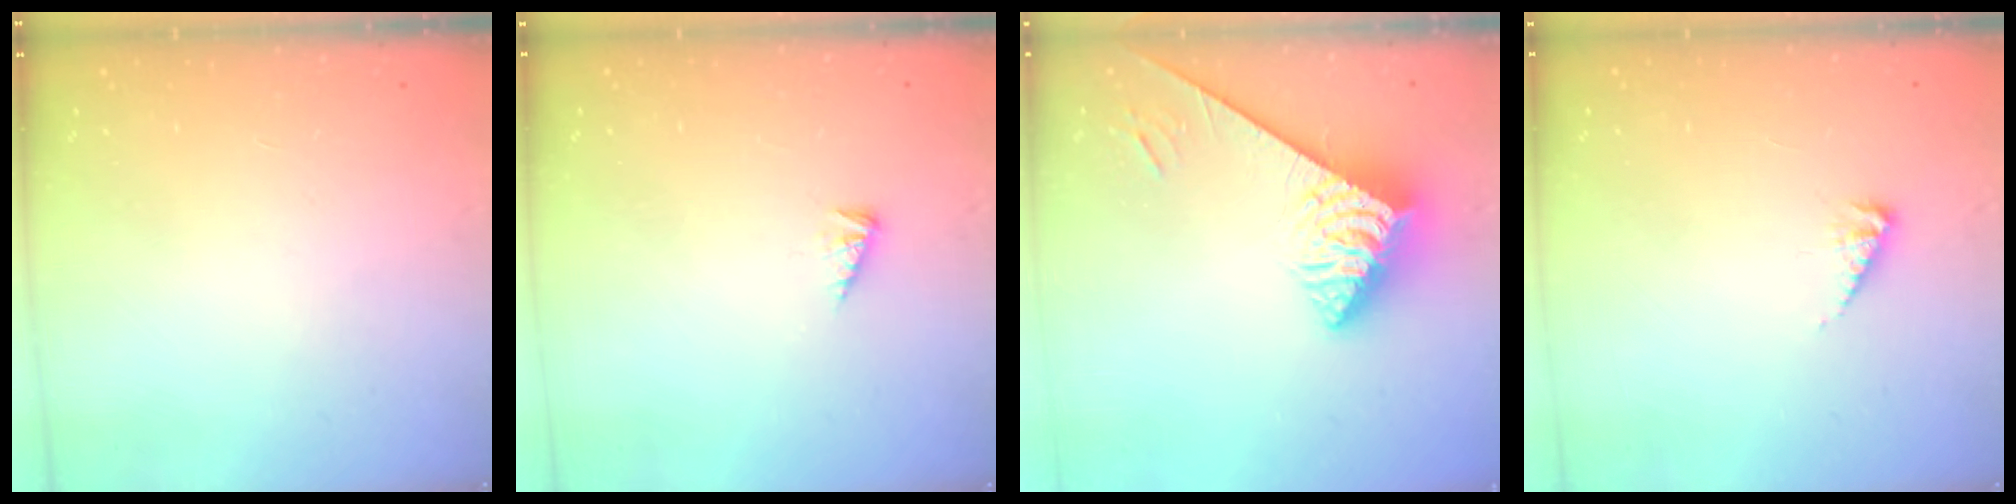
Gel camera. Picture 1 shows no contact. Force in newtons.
{"total": 2.9, "press": 2.9, "slide": 0.4}
{"total": 4.9, "press": 4.9, "slide": 0.4}
{"total": 2.9, "press": 2.9, "slide": 0.4}